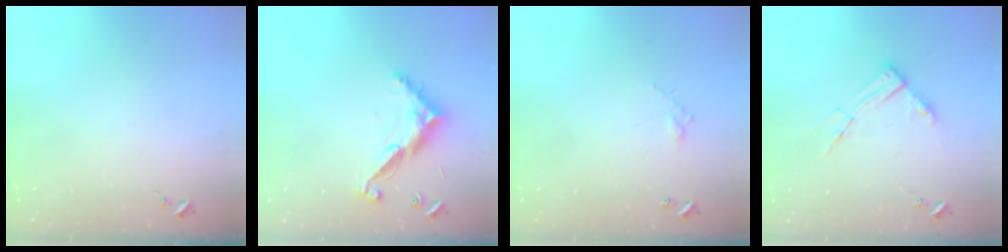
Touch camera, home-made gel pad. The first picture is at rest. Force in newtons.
{"total": 11.5, "press": 11.5, "slide": 0.4}
{"total": 3.5, "press": 3.5, "slide": 0.2}
{"total": 8.9, "press": 8.9, "slide": 0.8}